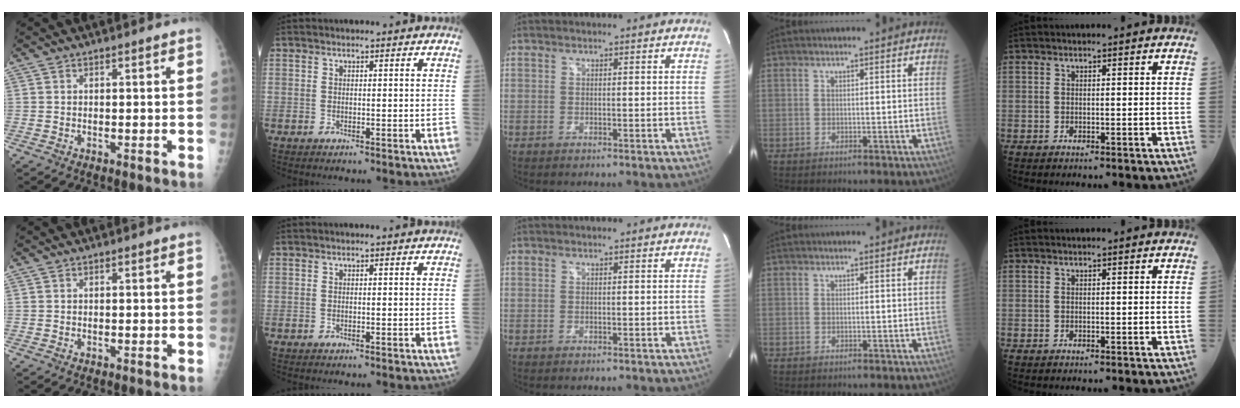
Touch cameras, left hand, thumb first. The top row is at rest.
{}